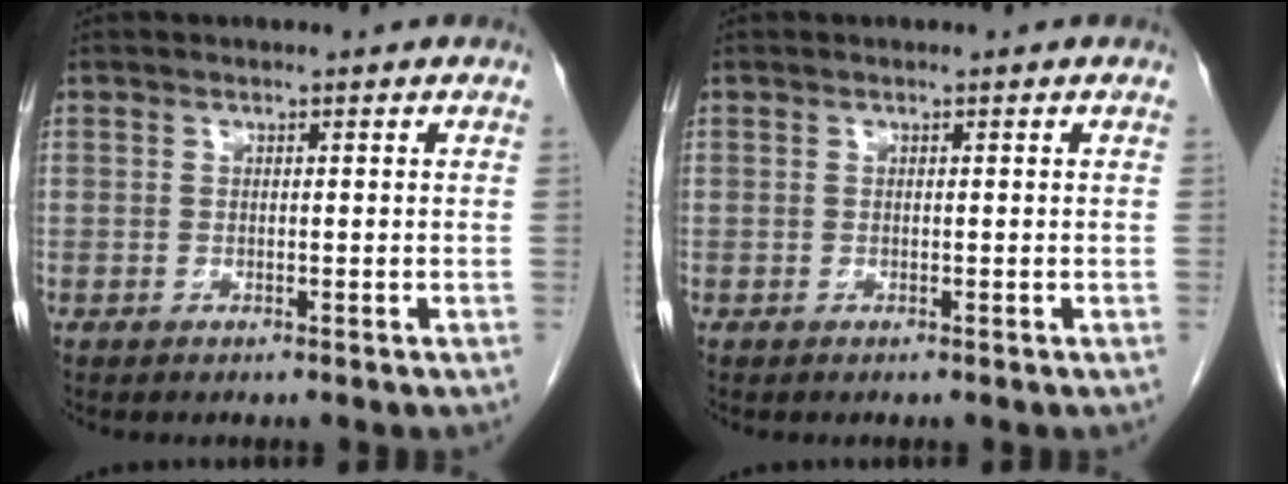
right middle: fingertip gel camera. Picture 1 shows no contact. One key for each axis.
{"total": 0.0}